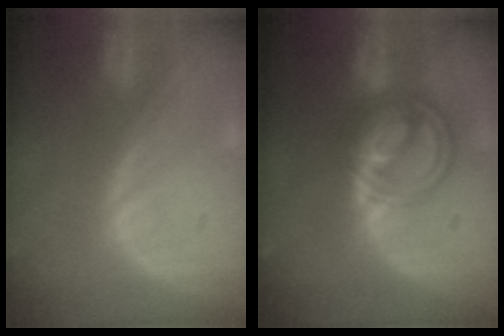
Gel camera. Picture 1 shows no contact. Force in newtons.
{"total": 7.4, "press": 7.3, "slide": 0.4}